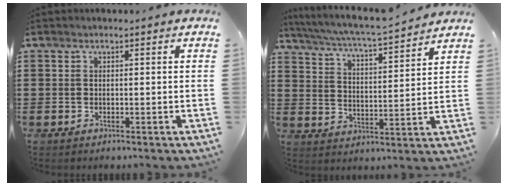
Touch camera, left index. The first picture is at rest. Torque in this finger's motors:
{"motor_torque": [0.12, 0.11, 0.27, 0.08]}